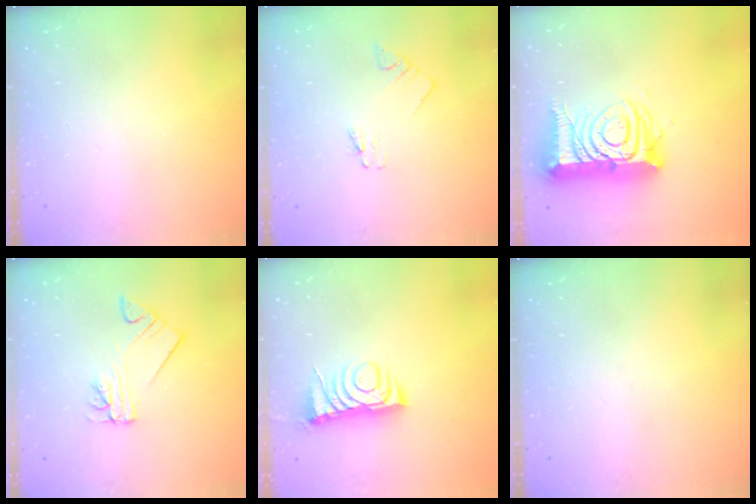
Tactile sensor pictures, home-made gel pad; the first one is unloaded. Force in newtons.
{"total": 1.1, "press": 1.1, "slide": 0.0}
{"total": 18.4, "press": 18.2, "slide": 2.0}
{"total": 4.5, "press": 4.5, "slide": 0.3}
{"total": 7.0, "press": 7.0, "slide": 0.9}
{"total": 0.0}